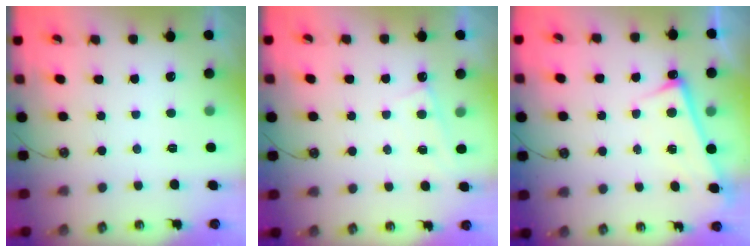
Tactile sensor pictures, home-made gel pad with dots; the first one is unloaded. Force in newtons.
{"total": 1.8, "press": 1.8, "slide": 0.3}
{"total": 2.9, "press": 2.8, "slide": 0.3}